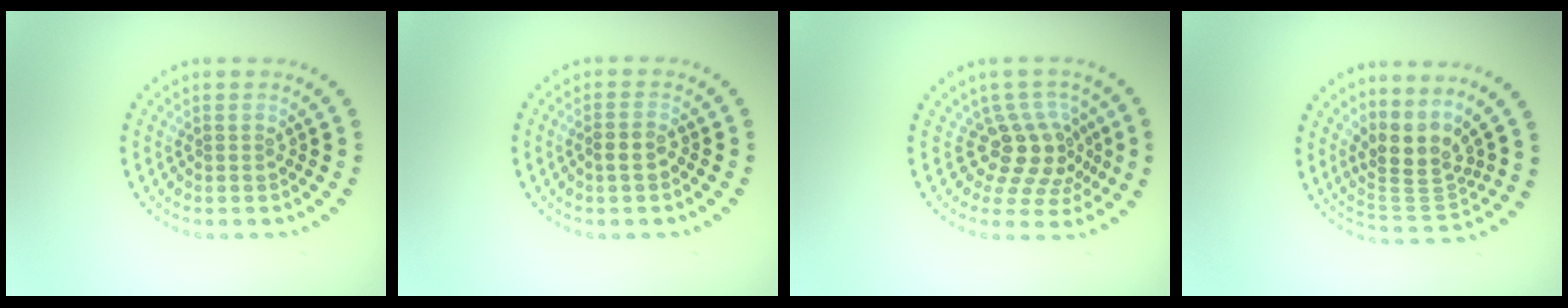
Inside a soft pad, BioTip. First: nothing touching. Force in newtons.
{"total": 1.0, "press": 0.9, "slide": 0.4}
{"total": 4.3, "press": 3.1, "slide": 3.0}
{"total": 3.7, "press": 2.6, "slide": 2.5}